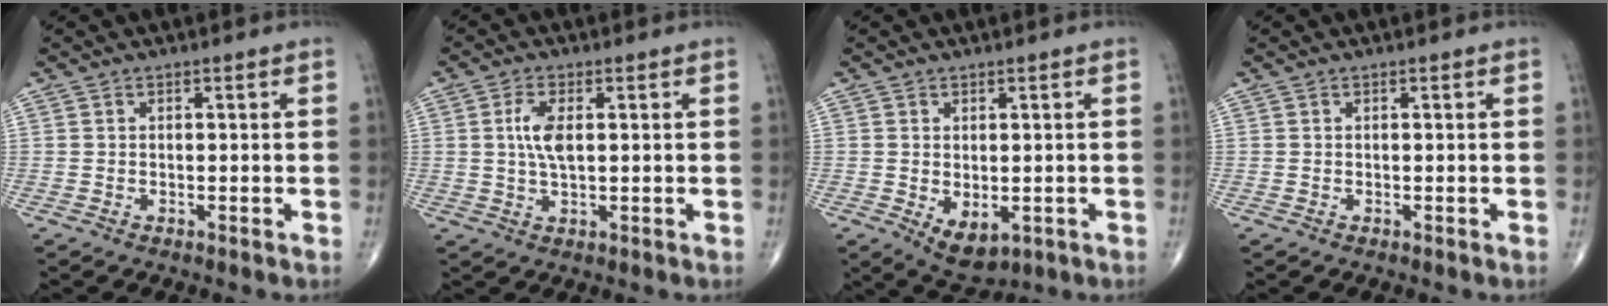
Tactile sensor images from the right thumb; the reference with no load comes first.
{"total": 5.0, "force": [0.8, 2.1, 4.5], "torque": [-0.099, -0.001, 0.015]}
{"total": 5.9, "force": [-1.3, 3.5, 4.6], "torque": [-0.059, -0.006, -0.003]}
{"total": 0.0}